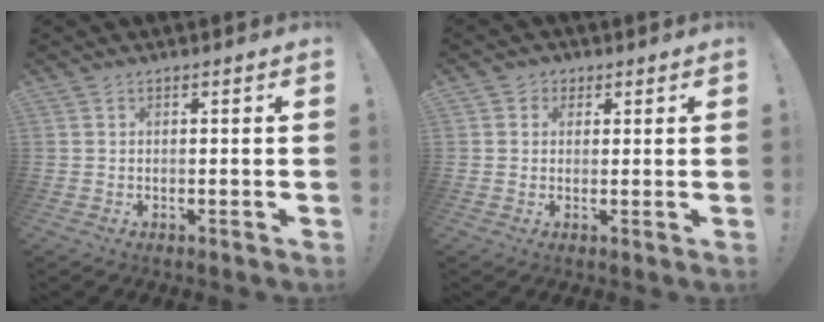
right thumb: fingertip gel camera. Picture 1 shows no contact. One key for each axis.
{"total": 2.8, "fx": 0.6, "fy": 2.7, "fz": 0.5, "tx": -0.004, "ty": 0.000, "tz": 0.010}